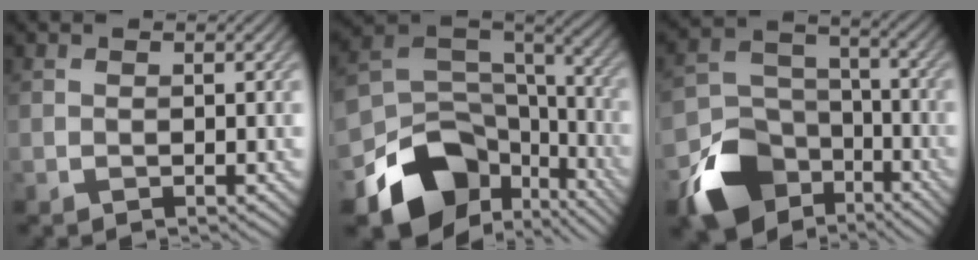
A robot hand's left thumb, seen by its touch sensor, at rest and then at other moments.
{"total": 14.6, "force": [-7.2, 10.1, 7.7], "torque": [-0.173, -0.044, -0.109]}
{"total": 12.8, "force": [-7.3, 8.5, 6.2], "torque": [-0.147, -0.028, -0.133]}